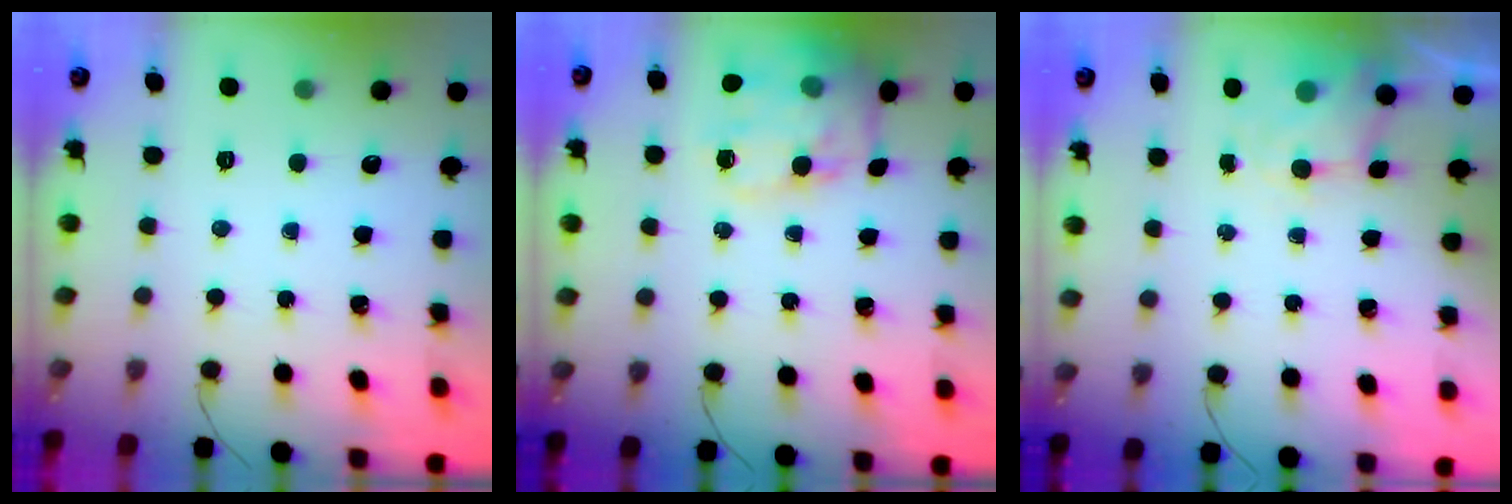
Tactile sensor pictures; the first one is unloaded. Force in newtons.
{"total": 14.9, "press": 14.7, "slide": 2.2}
{"total": 4.3, "press": 4.2, "slide": 1.0}